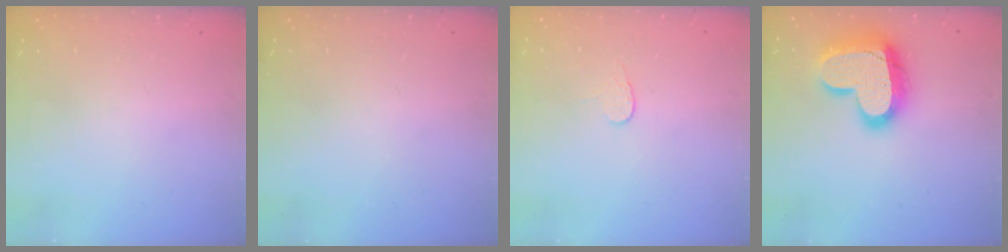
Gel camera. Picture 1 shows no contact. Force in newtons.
{"total": 0.0}
{"total": 3.8, "press": 3.8, "slide": 0.3}
{"total": 19.3, "press": 19.2, "slide": 1.6}